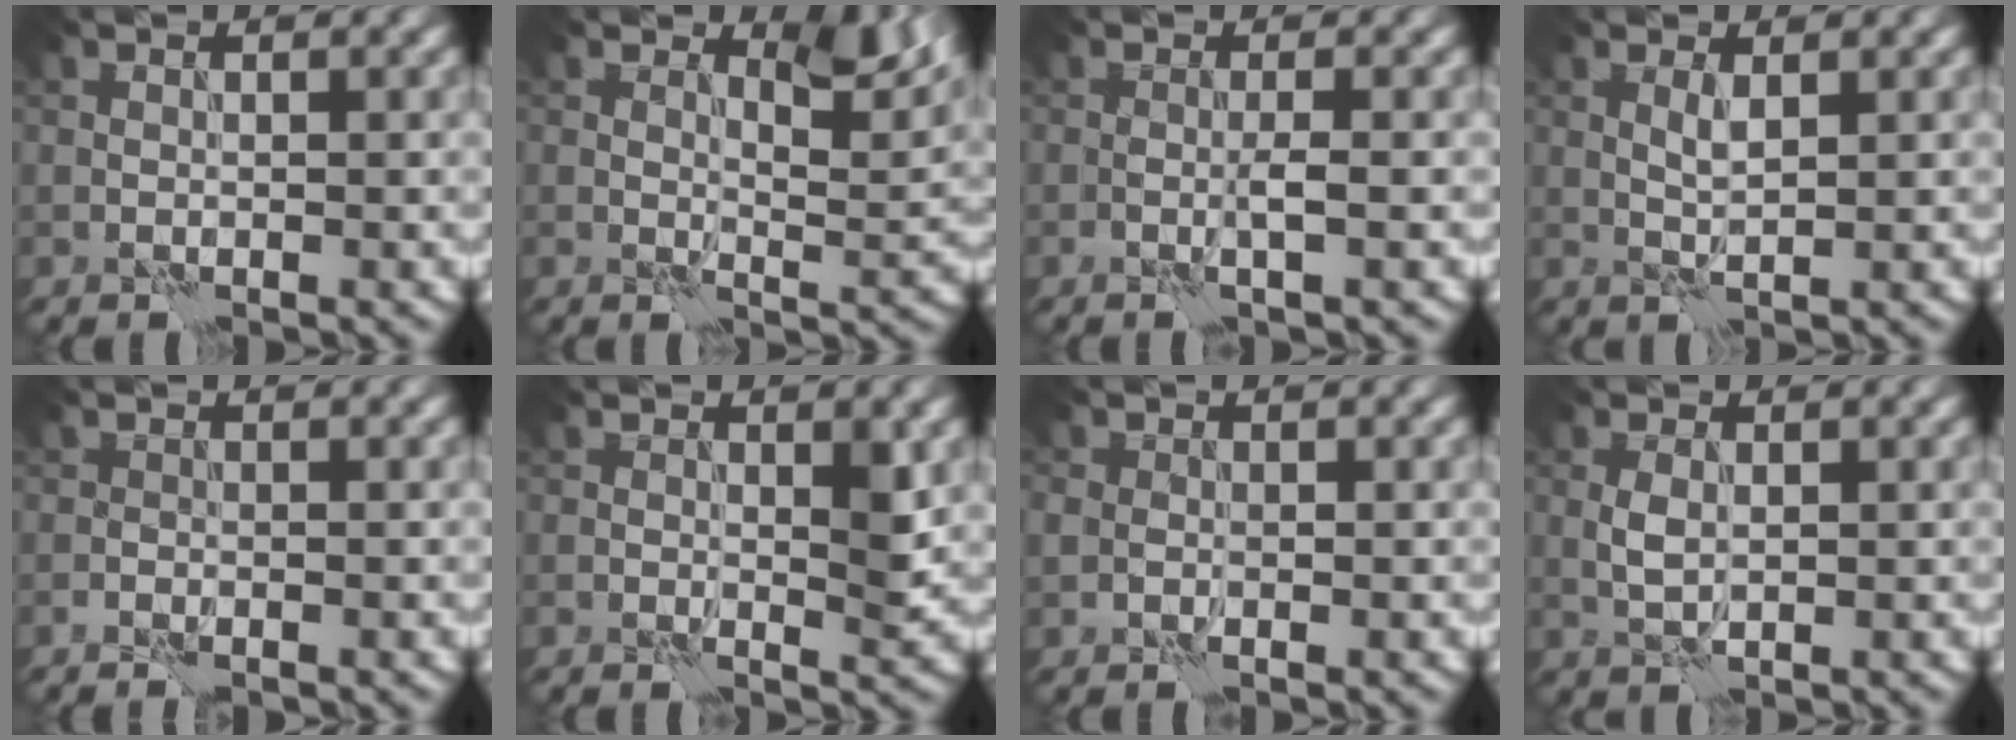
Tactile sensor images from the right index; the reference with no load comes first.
{"total": 3.7, "force": [2.2, 1.4, 2.7], "torque": [-0.041, -0.009, 0.032]}
{"total": 1.3, "force": [-0.3, 0.0, 1.2], "torque": [-0.025, 0.001, -0.008]}
{"total": 1.4, "force": [0.5, 0.2, 1.3], "torque": [-0.030, -0.001, 0.009]}
{"total": 0.8, "force": [-0.6, 0.3, 0.5], "torque": [-0.012, 0.000, -0.012]}
{"total": 2.2, "force": [0.2, 0.8, 2.0], "torque": [-0.026, -0.005, 0.002]}
{"total": 1.5, "force": [-0.1, 1.1, 0.9], "torque": [-0.017, -0.001, -0.002]}
{"total": 1.7, "force": [0.2, 0.9, 1.4], "torque": [-0.034, 0.000, 0.005]}